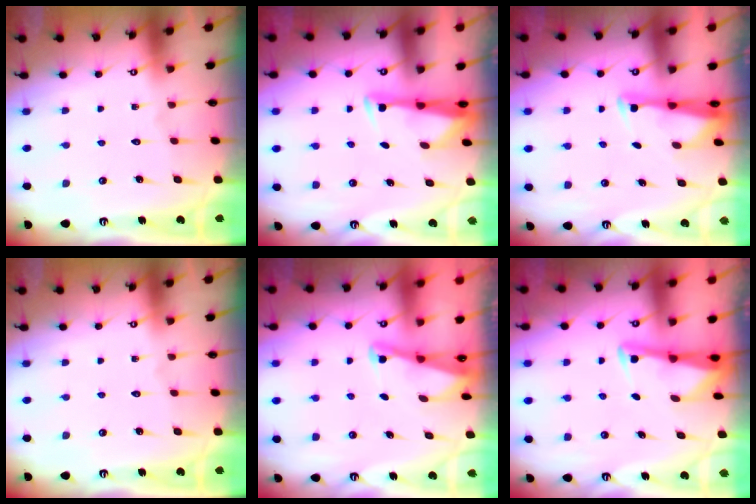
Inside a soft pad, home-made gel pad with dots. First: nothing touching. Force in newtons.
{"total": 3.5, "press": 3.4, "slide": 0.9}
{"total": 3.1, "press": 3.0, "slide": 0.8}
{"total": 0.0}
{"total": 2.1, "press": 2.0, "slide": 0.3}
{"total": 3.3, "press": 3.3, "slide": 0.3}